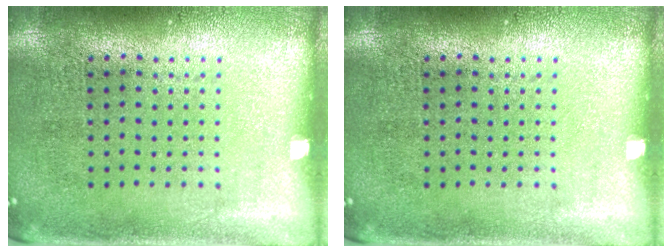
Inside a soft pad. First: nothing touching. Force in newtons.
{"total": 0.0}